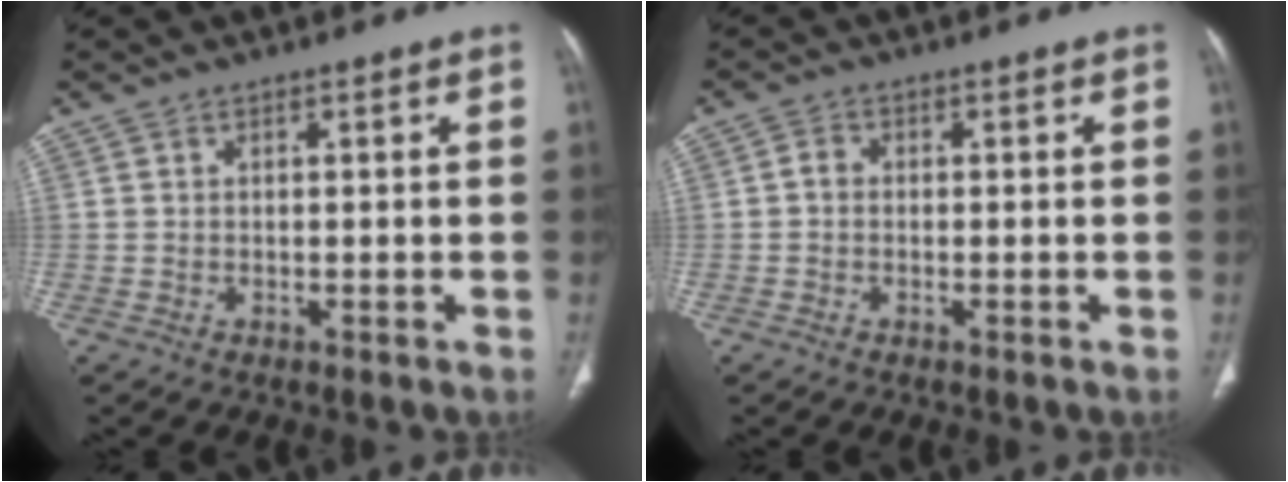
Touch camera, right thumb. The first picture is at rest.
{"total": 1.6, "force": [-0.3, 1.3, 0.9], "torque": [-0.010, 0.004, -0.010]}